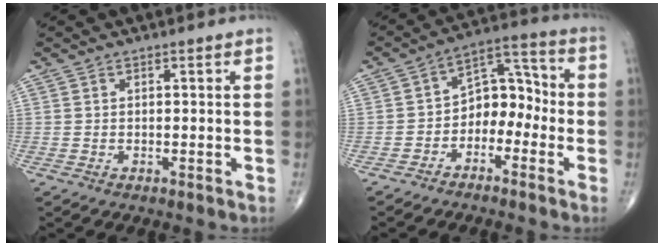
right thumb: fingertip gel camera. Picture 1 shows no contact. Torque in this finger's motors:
{"motor_torque": [0.01, 0.11, 0.12, 0.03, 0.01]}